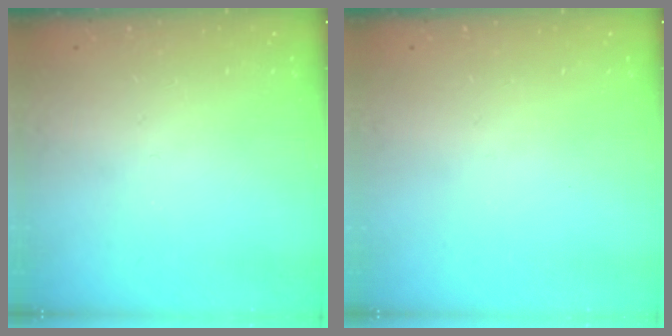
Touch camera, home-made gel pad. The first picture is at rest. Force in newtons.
{"total": 0.0}